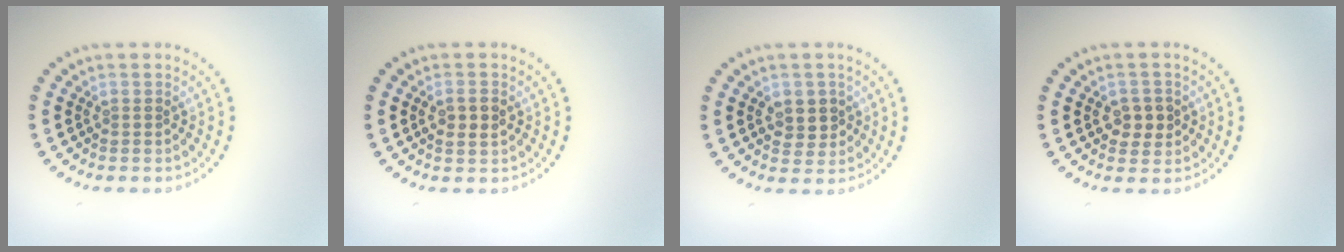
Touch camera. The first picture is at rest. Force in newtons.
{"total": 2.1, "press": 2.1, "slide": 0.2}
{"total": 2.4, "press": 2.4, "slide": 0.3}
{"total": 2.2, "press": 2.2, "slide": 0.3}